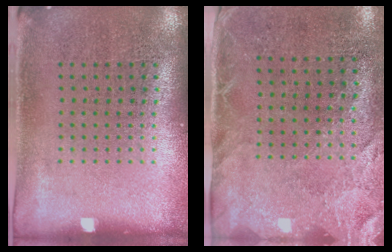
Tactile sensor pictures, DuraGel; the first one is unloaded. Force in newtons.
{"total": 2.5, "press": 2.1, "slide": 1.3}